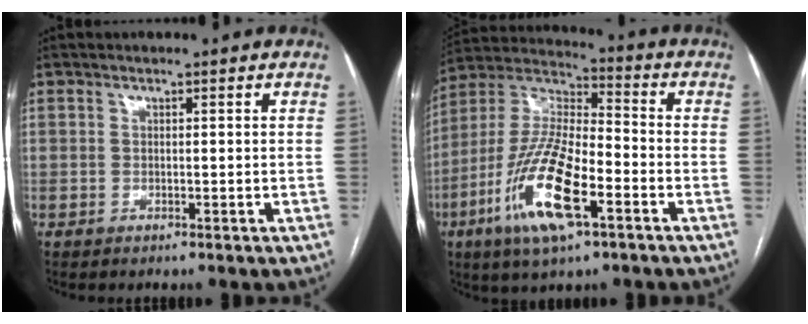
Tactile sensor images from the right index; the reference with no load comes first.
{"total": 16.7, "force": [-6.8, 4.5, 14.6], "torque": [-0.307, -0.010, -0.124]}